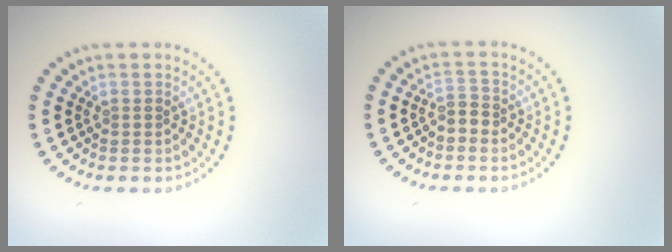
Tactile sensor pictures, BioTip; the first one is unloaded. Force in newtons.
{"total": 1.4, "press": 1.2, "slide": 0.6}